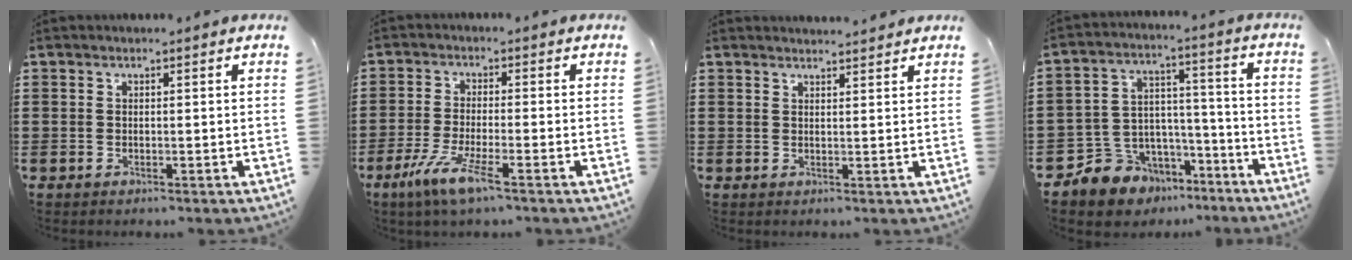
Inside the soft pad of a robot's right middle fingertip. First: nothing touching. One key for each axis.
{"total": 6.3, "fx": -3.8, "fy": 0.6, "fz": 5.0, "tx": -0.115, "ty": -0.015, "tz": -0.074}
{"total": 1.6, "fx": 1.6, "fy": 0.0, "fz": 0.1, "tx": 0.000, "ty": -0.002, "tz": 0.029}
{"total": 7.5, "fx": -6.0, "fy": 4.5, "fz": -0.4, "tx": -0.028, "ty": 0.011, "tz": -0.120}